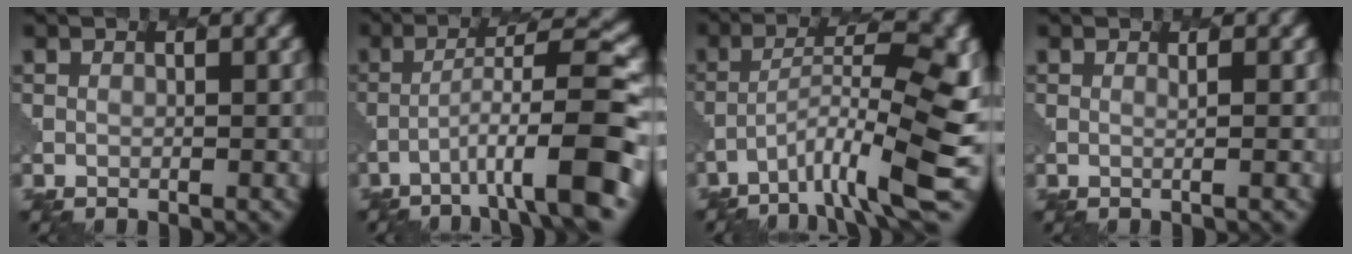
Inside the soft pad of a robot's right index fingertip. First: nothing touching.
{"total": 9.0, "force": [-3.9, 1.1, 8.1], "torque": [-0.121, 0.021, -0.064]}
{"total": 8.7, "force": [-4.1, 1.5, 7.5], "torque": [-0.128, 0.010, -0.073]}
{"total": 1.0, "force": [0.4, 0.2, 0.8], "torque": [-0.010, -0.003, -0.002]}